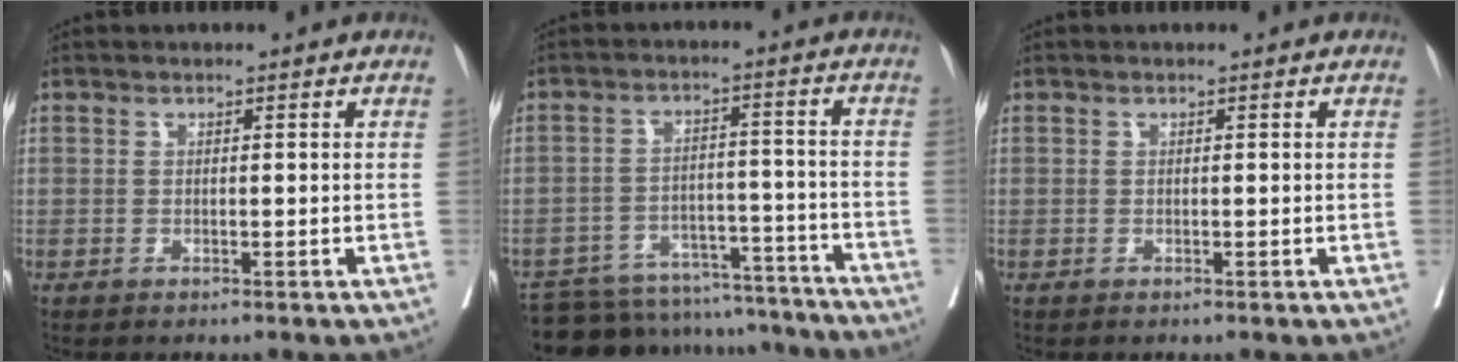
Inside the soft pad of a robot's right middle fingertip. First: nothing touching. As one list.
[{"total": 19.5, "force": [-18.1, 5.8, 4.1], "torque": [-0.072, 0.021, -0.241]}, {"total": 0.0}]